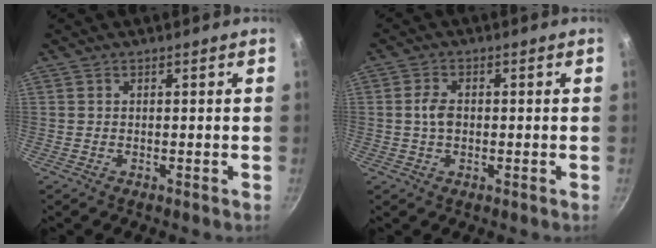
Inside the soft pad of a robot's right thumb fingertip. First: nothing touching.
{"total": 3.5, "force": [0.0, 2.4, 2.6], "torque": [-0.046, 0.008, -0.004]}